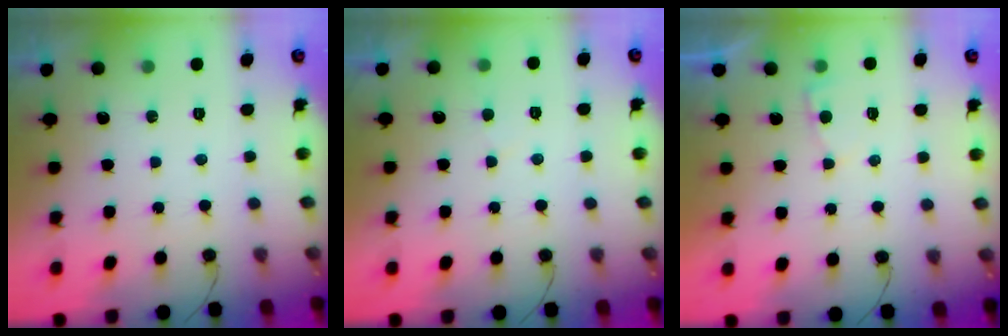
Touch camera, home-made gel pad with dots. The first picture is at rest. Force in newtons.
{"total": 2.2, "press": 2.2, "slide": 0.3}
{"total": 2.3, "press": 2.3, "slide": 0.2}